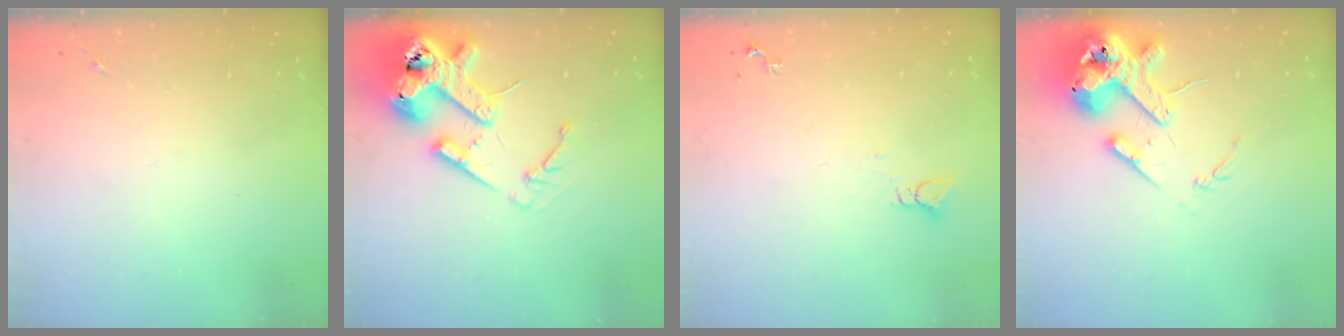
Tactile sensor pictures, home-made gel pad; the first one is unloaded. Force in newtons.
{"total": 18.0, "press": 17.9, "slide": 2.6}
{"total": 2.2, "press": 2.2, "slide": 0.1}
{"total": 16.3, "press": 16.0, "slide": 2.6}